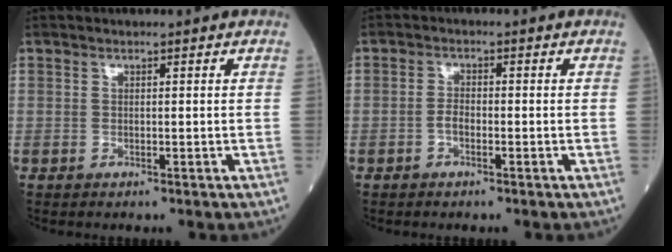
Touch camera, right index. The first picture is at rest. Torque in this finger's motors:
{"motor_torque": [0.02, 0.12, 0.01, 0.00]}